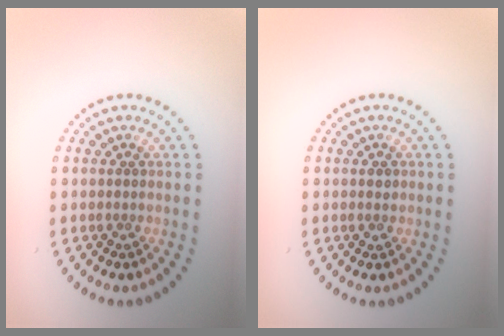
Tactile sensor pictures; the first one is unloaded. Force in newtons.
{"total": 1.1, "press": 1.1, "slide": 0.0}